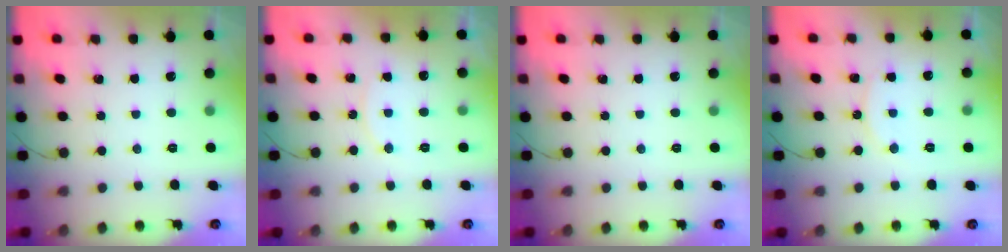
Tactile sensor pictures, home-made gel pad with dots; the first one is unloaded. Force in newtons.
{"total": 6.0, "press": 6.0, "slide": 0.5}
{"total": 0.0}
{"total": 7.9, "press": 7.9, "slide": 0.4}